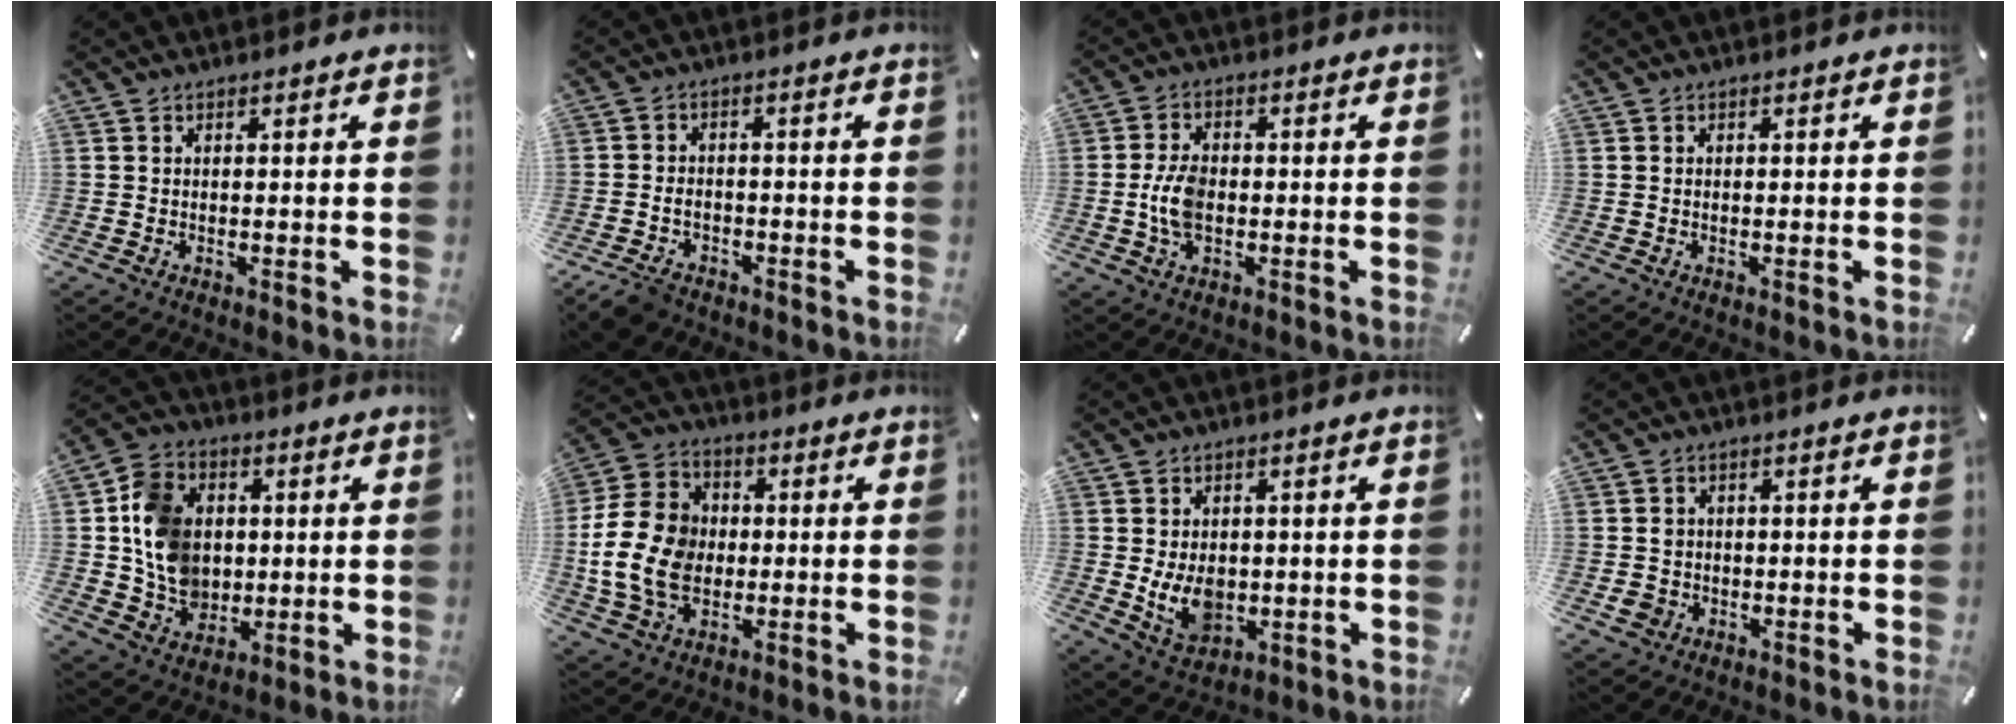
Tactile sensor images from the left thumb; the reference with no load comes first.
{"total": 4.4, "force": [-2.6, 2.9, 1.9], "torque": [-0.043, 0.013, -0.051]}
{"total": 6.5, "force": [-0.7, 3.9, 5.1], "torque": [-0.115, 0.000, -0.018]}
{"total": 0.0}
{"total": 13.0, "force": [0.6, 11.4, 6.4], "torque": [-0.128, 0.015, 0.019]}
{"total": 15.1, "force": [-1.2, 12.3, 8.7], "torque": [-0.199, 0.018, -0.022]}
{"total": 8.3, "force": [-0.7, 6.4, 5.3], "torque": [-0.111, 0.000, -0.011]}
{"total": 3.1, "force": [-0.6, 3.0, 0.6], "torque": [-0.003, 0.001, -0.011]}